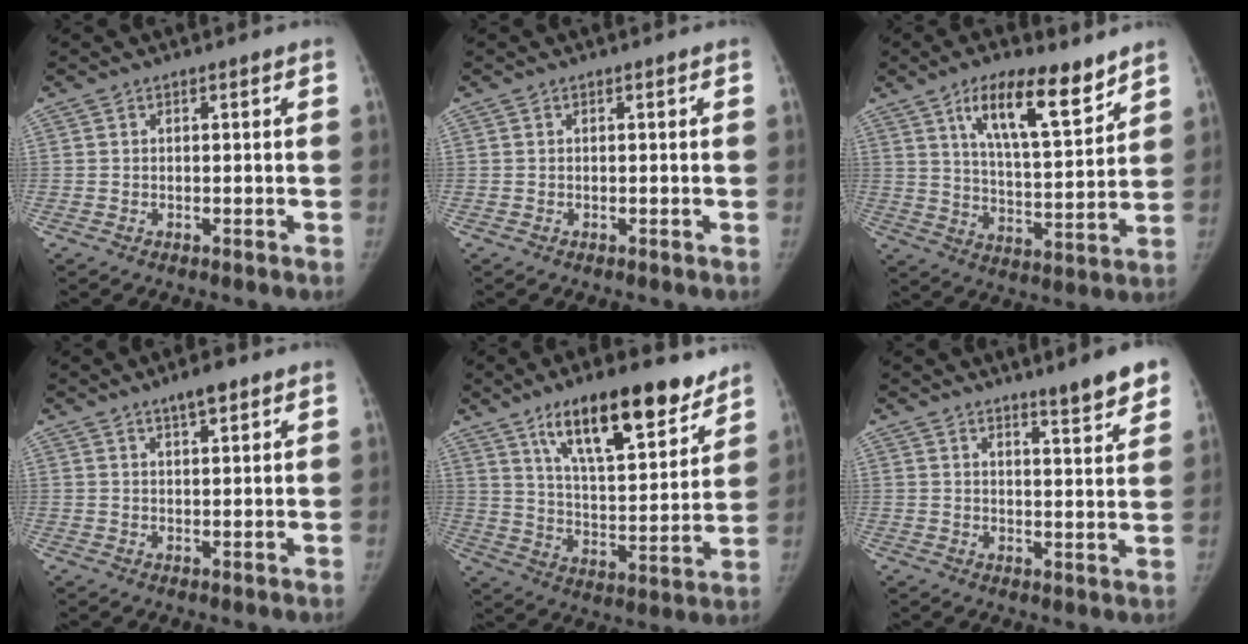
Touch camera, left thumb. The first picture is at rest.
{"total": 0.0}
{"total": 14.9, "force": [9.3, 4.6, 10.6], "torque": [-0.151, -0.051, 0.160]}
{"total": 3.9, "force": [2.7, 1.0, 2.7], "torque": [-0.041, -0.011, 0.044]}
{"total": 20.2, "force": [13.4, 6.5, 13.6], "torque": [-0.179, -0.063, 0.224]}
{"total": 7.9, "force": [5.7, 1.0, 5.3], "torque": [-0.059, -0.037, 0.079]}